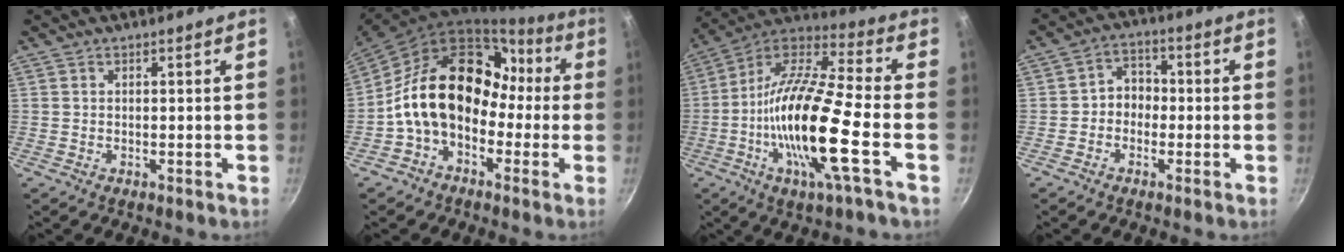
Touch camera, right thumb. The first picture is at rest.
{"total": 18.7, "force": [-1.1, 13.5, 12.9], "torque": [-0.179, 0.067, -0.029]}
{"total": 21.3, "force": [-5.3, 4.2, 20.2], "torque": [-0.378, 0.024, -0.123]}
{"total": 5.1, "force": [-0.9, 4.3, 2.7], "torque": [-0.009, 0.021, -0.027]}